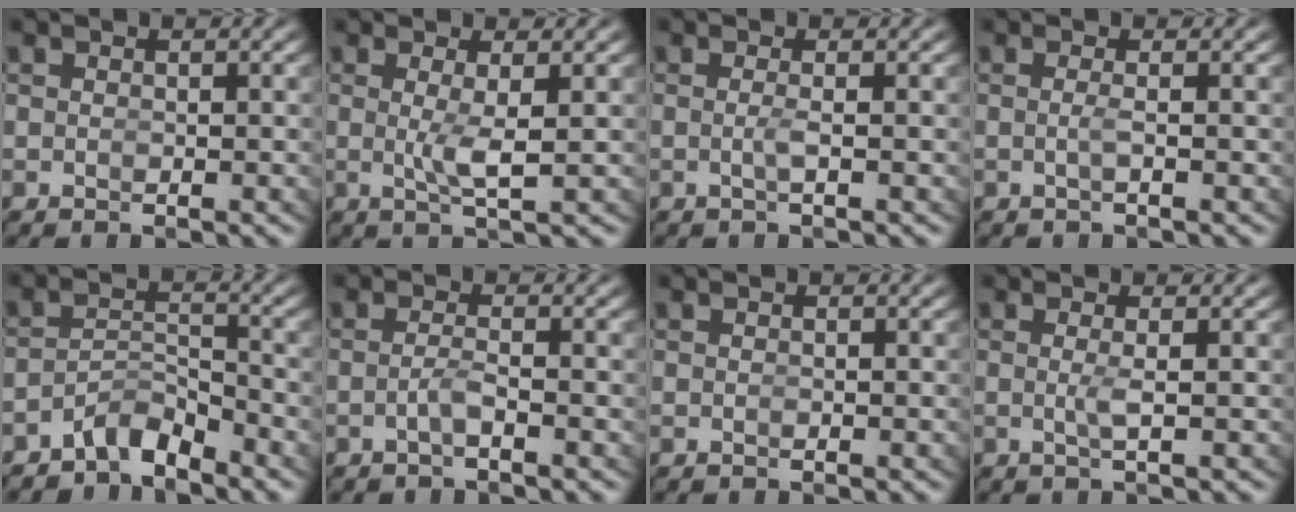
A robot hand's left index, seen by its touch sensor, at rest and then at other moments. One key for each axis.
{"total": 2.2, "fx": 0.2, "fy": -0.5, "fz": 2.2, "tx": -0.048, "ty": -0.019, "tz": 0.015}
{"total": 1.2, "fx": -0.6, "fy": -0.7, "fz": 0.7, "tx": -0.023, "ty": -0.010, "tz": -0.005}
{"total": 1.2, "fx": -0.6, "fy": -0.7, "fz": 0.7, "tx": -0.021, "ty": -0.009, "tz": -0.005}
{"total": 3.3, "fx": -3.1, "fy": 0.8, "fz": 0.9, "tx": -0.016, "ty": -0.007, "tz": -0.051}
{"total": 1.6, "fx": -1.3, "fy": -0.7, "fz": 0.7, "tx": -0.019, "ty": -0.007, "tz": -0.018}
{"total": 0.0}
{"total": 1.3, "fx": -0.2, "fy": -0.7, "fz": 1.0, "tx": -0.030, "ty": -0.012, "tz": 0.003}